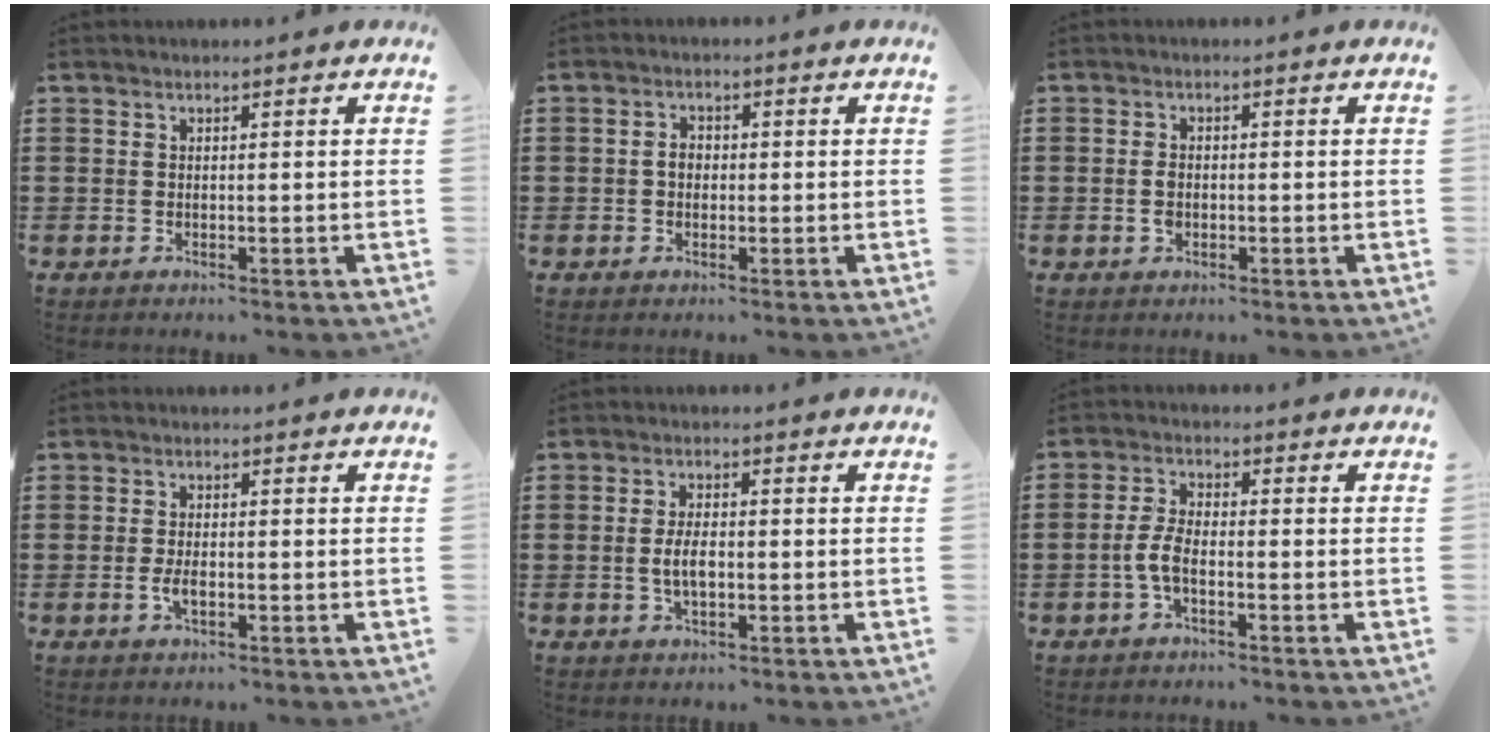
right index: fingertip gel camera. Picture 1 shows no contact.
{"total": 1.8, "force": [-0.1, 1.1, 1.4], "torque": [-0.026, 0.006, -0.004]}
{"total": 1.9, "force": [-0.4, 1.2, 1.5], "torque": [-0.036, 0.000, -0.009]}
{"total": 2.3, "force": [-0.6, 0.8, 2.1], "torque": [-0.045, -0.003, -0.012]}
{"total": 3.9, "force": [-0.5, 1.7, 3.4], "torque": [-0.078, -0.002, -0.014]}
{"total": 4.1, "force": [-1.4, 1.5, 3.5], "torque": [-0.089, -0.005, -0.034]}